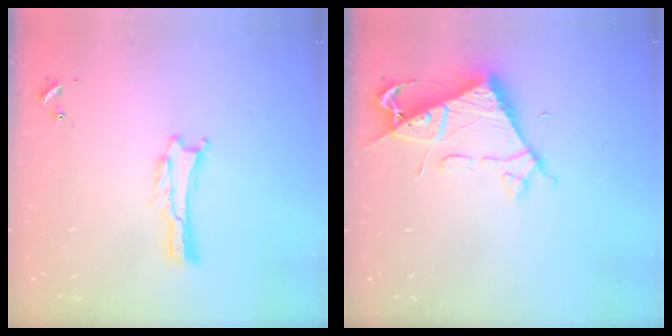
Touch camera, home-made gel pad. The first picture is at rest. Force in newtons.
{"total": 6.5, "press": 6.5, "slide": 0.7}